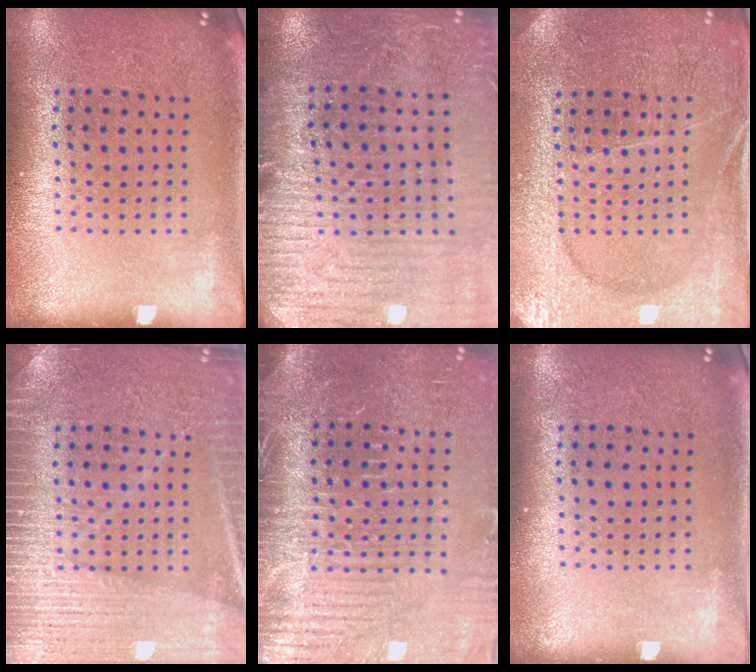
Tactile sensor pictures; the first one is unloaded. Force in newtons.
{"total": 3.2, "press": 3.2, "slide": 0.1}
{"total": 3.4, "press": 3.4, "slide": 0.7}
{"total": 5.4, "press": 5.3, "slide": 0.9}
{"total": 4.0, "press": 3.8, "slide": 1.3}
{"total": 0.0}